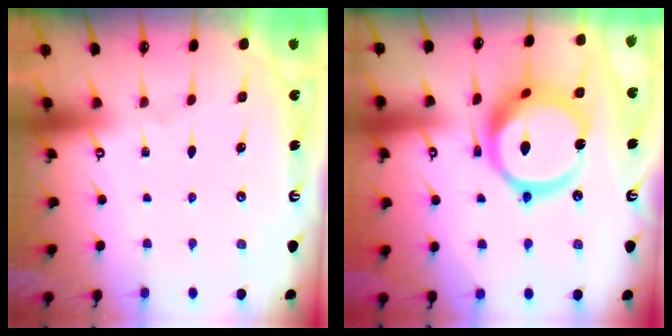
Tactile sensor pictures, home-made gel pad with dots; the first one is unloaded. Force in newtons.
{"total": 18.0, "press": 17.9, "slide": 1.9}